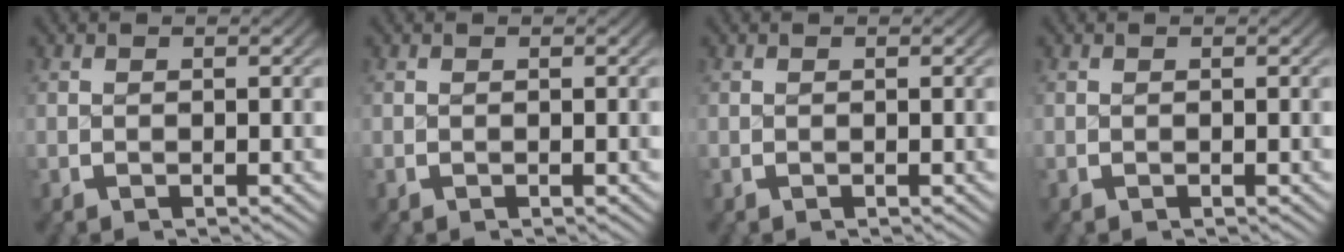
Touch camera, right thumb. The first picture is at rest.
{"total": 0.0}
{"total": 0.0}
{"total": 0.0}